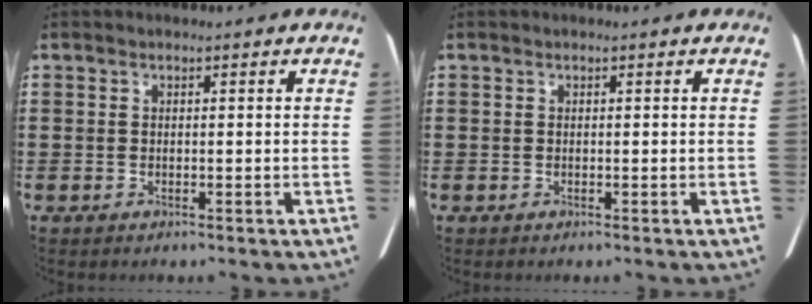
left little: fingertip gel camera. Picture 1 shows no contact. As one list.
[{"total": 0.0}]